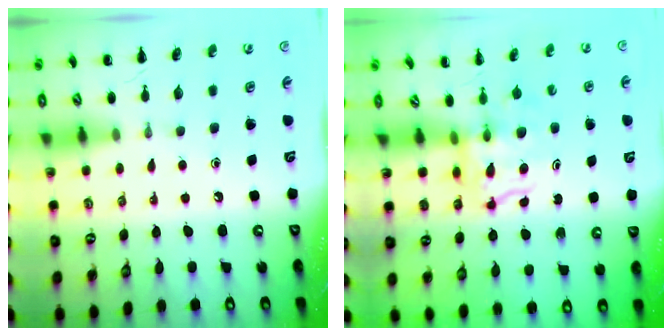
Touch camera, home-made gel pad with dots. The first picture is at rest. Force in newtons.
{"total": 3.4, "press": 3.4, "slide": 0.3}